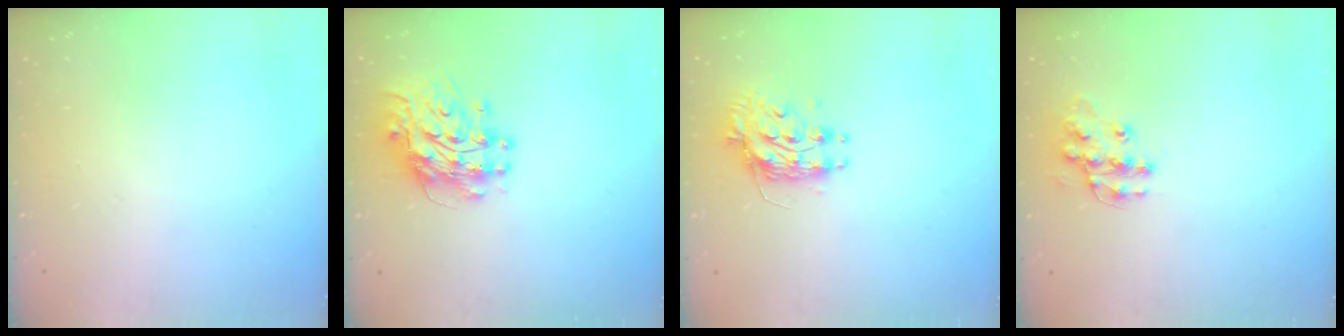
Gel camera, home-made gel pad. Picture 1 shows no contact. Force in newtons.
{"total": 12.5, "press": 12.5, "slide": 1.1}
{"total": 9.2, "press": 9.2, "slide": 0.7}
{"total": 12.2, "press": 12.2, "slide": 0.9}